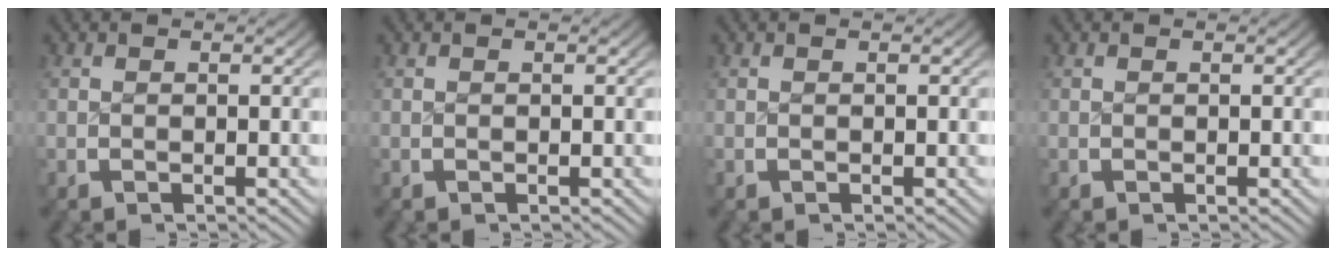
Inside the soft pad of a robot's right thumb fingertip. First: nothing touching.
{"total": 0.0}
{"total": 0.0}
{"total": 0.0}